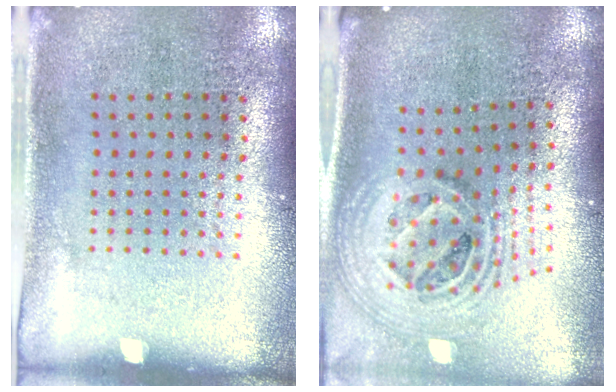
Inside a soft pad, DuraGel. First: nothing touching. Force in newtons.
{"total": 2.2, "press": 1.7, "slide": 1.5}